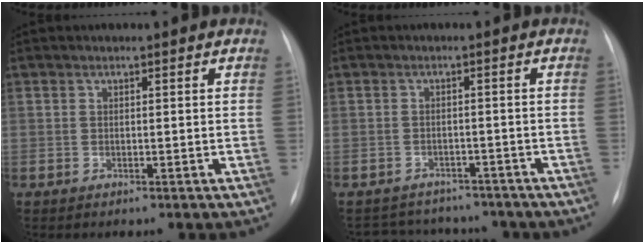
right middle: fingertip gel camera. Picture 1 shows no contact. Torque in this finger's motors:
{"motor_torque": [-0.47, -0.76, -0.04, -0.01]}